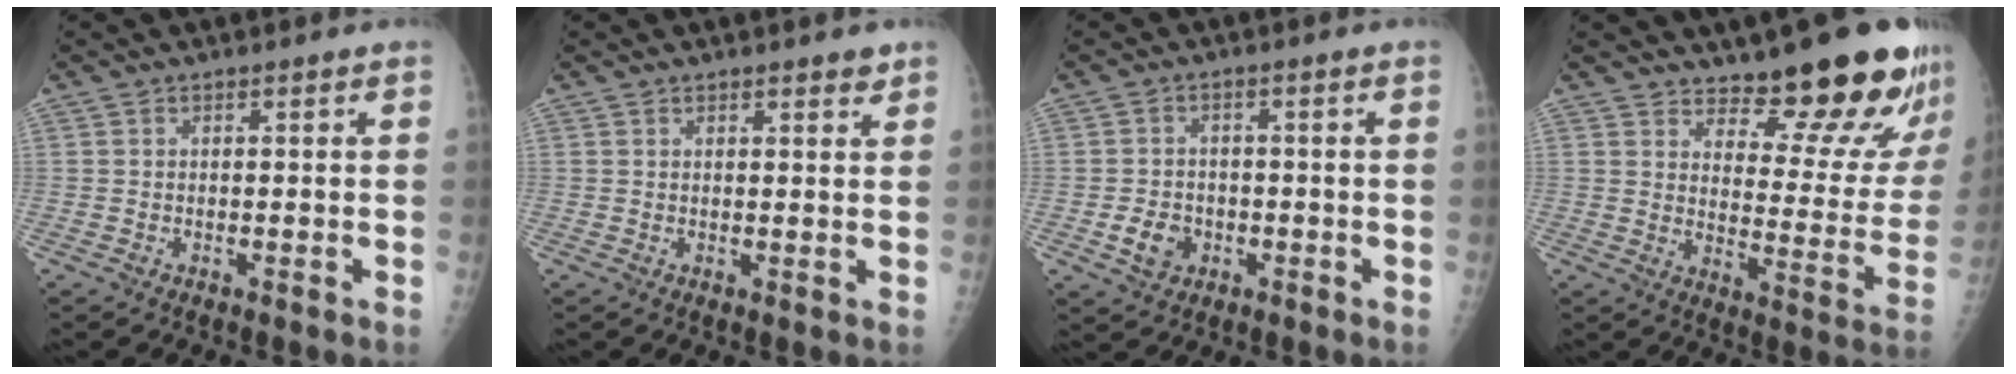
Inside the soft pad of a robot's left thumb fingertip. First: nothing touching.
{"total": 2.3, "force": [1.7, 0.7, 1.4], "torque": [-0.011, -0.008, 0.021]}
{"total": 4.8, "force": [-1.6, 3.9, 2.3], "torque": [-0.026, 0.008, -0.023]}
{"total": 15.9, "force": [13.3, 4.2, 7.5], "torque": [-0.054, -0.116, 0.168]}